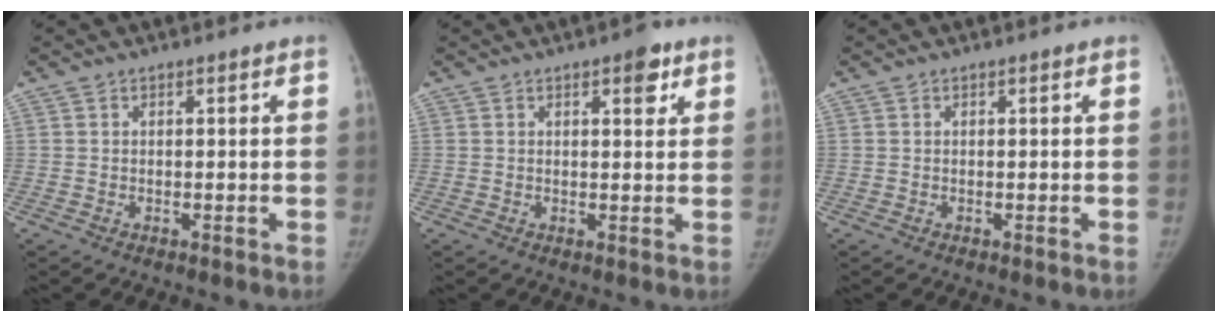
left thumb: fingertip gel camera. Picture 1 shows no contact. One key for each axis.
{"total": 3.8, "fx": 2.1, "fy": 1.6, "fz": 2.7, "tx": -0.019, "ty": -0.007, "tz": 0.023}
{"total": 0.0}